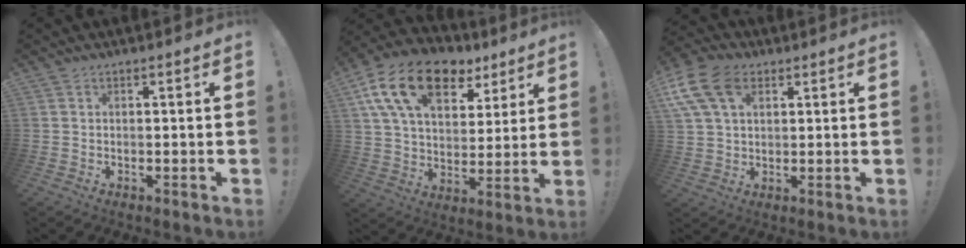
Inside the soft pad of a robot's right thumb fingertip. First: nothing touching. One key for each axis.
{"total": 19.8, "fx": 10.4, "fy": 11.4, "fz": 12.3, "tx": -0.208, "ty": -0.042, "tz": 0.190}
{"total": 13.9, "fx": 5.7, "fy": 8.8, "fz": 9.1, "tx": -0.180, "ty": -0.012, "tz": 0.110}